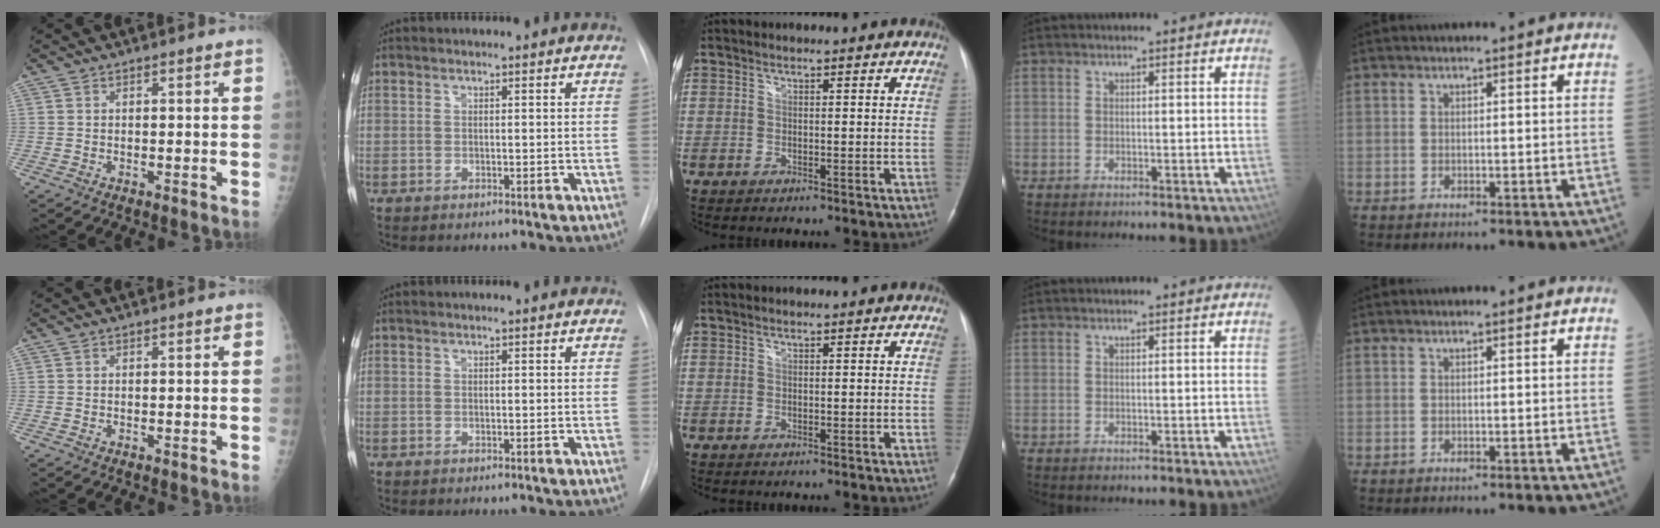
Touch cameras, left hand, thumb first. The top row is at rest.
{}